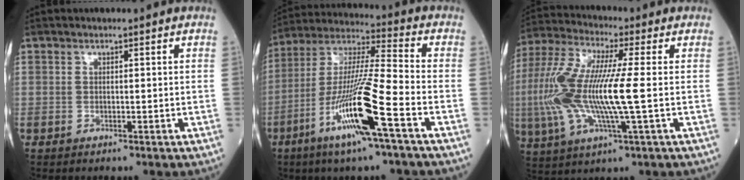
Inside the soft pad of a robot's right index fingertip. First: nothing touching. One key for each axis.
{"total": 19.7, "fx": -7.8, "fy": 0.0, "fz": 18.1, "tx": -0.391, "ty": -0.035, "tz": -0.157}
{"total": 16.1, "fx": -1.1, "fy": 2.3, "fz": 15.9, "tx": -0.360, "ty": 0.000, "tz": -0.026}